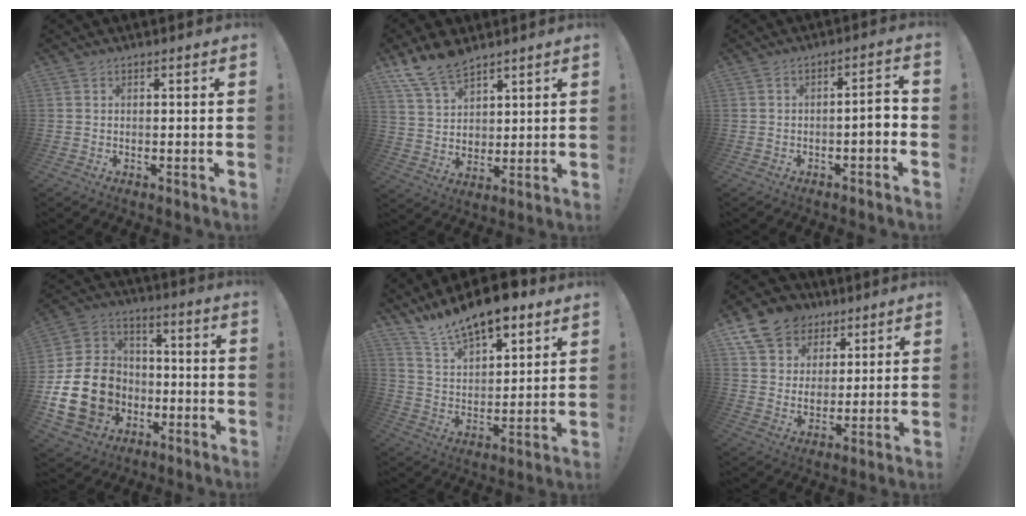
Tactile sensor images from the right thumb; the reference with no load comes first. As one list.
[{"total": 12.5, "force": [9.2, 6.9, 4.9], "torque": [-0.097, -0.055, 0.178]}, {"total": 4.4, "force": [-2.2, 0.6, 3.8], "torque": [-0.071, 0.011, -0.037]}, {"total": 20.6, "force": [-4.9, 16.8, 10.9], "torque": [-0.201, 0.035, -0.057]}, {"total": 13.6, "force": [11.2, 5.0, 6.0], "torque": [-0.128, -0.076, 0.203]}, {"total": 12.7, "force": [7.1, 9.7, 4.0], "torque": [-0.071, -0.043, 0.143]}]